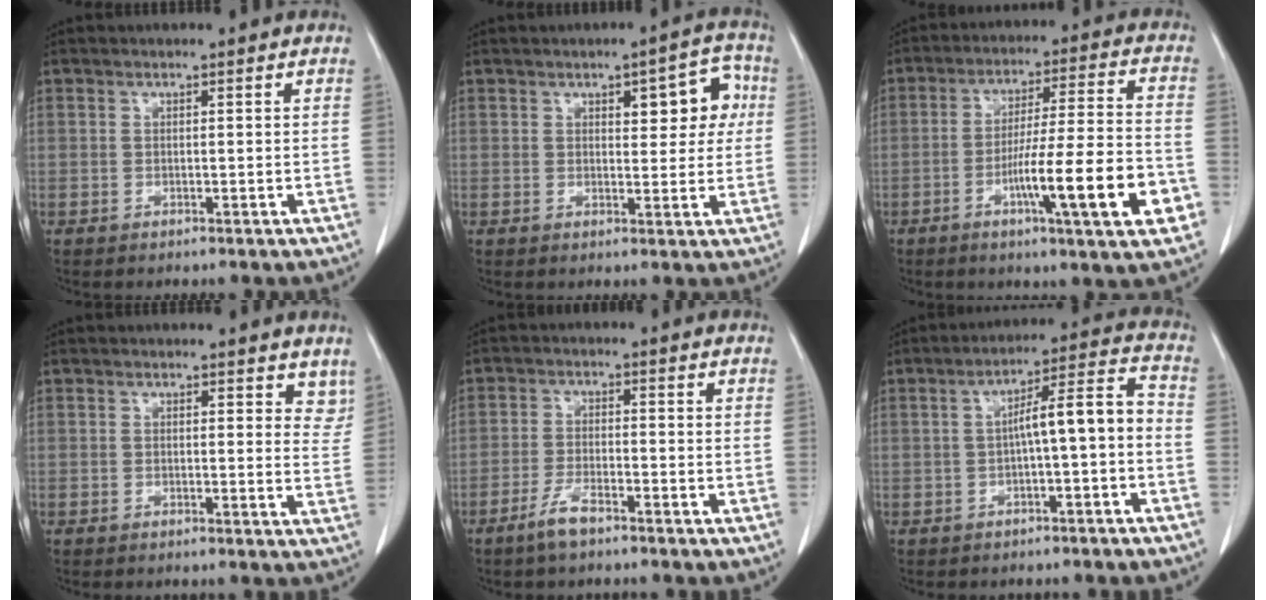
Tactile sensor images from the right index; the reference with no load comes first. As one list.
[{"total": 6.8, "force": [2.0, 2.7, 5.9], "torque": [-0.063, 0.020, 0.024]}, {"total": 15.7, "force": [-5.7, 0.6, 14.6], "torque": [-0.219, -0.003, -0.085]}, {"total": 4.5, "force": [3.8, 2.0, 1.3], "torque": [0.010, -0.016, 0.028]}, {"total": 4.0, "force": [-3.0, 0.6, 2.5], "torque": [-0.057, -0.003, -0.058]}, {"total": 7.8, "force": [-1.4, 1.0, 7.6], "torque": [-0.113, 0.033, -0.020]}]